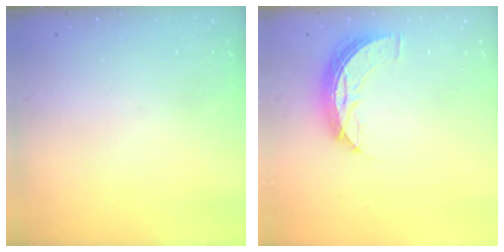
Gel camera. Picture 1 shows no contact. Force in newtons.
{"total": 8.1, "press": 8.1, "slide": 0.4}